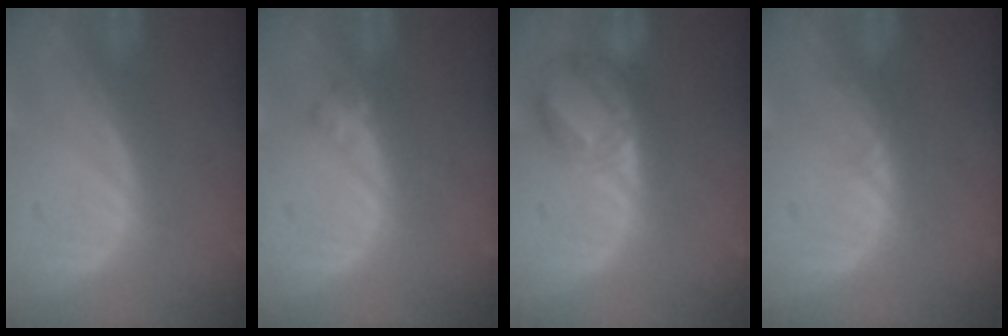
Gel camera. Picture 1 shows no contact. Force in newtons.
{"total": 1.6, "press": 1.6, "slide": 0.2}
{"total": 6.0, "press": 5.8, "slide": 1.4}
{"total": 1.1, "press": 1.1, "slide": 0.1}